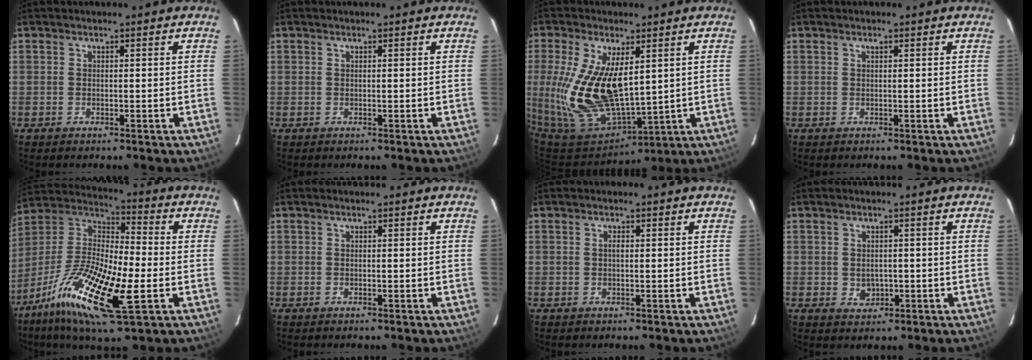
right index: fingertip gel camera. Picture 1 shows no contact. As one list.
[{"total": 0.0}, {"total": 17.5, "force": [3.0, 8.9, 14.8], "torque": [-0.308, -0.012, 0.077]}, {"total": 0.5, "force": [0.3, 0.2, 0.4], "torque": [-0.006, 0.003, 0.005]}, {"total": 20.8, "force": [-8.5, 5.8, 18.0], "torque": [-0.363, -0.036, -0.170]}, {"total": 0.0}, {"total": 0.7, "force": [0.1, 0.3, 0.7], "torque": [-0.012, 0.003, 0.000]}, {"total": 2.6, "force": [-0.3, 2.3, 1.2], "torque": [-0.018, 0.004, 0.002]}]